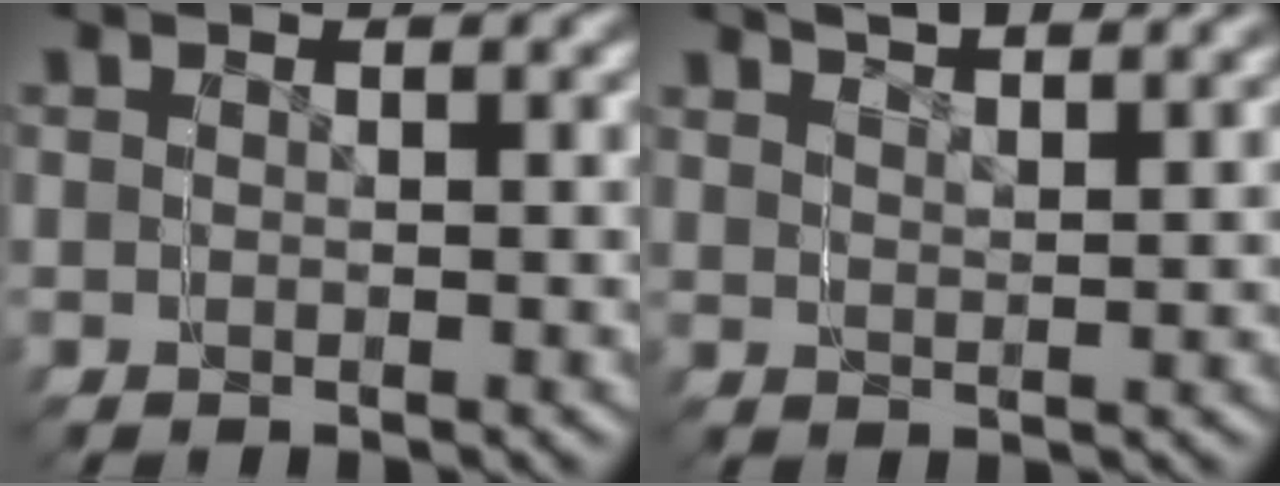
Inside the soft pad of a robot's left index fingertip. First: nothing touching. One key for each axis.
{"total": 3.0, "fx": 2.9, "fy": 0.6, "fz": 0.1, "tx": -0.011, "ty": 0.007, "tz": 0.044}